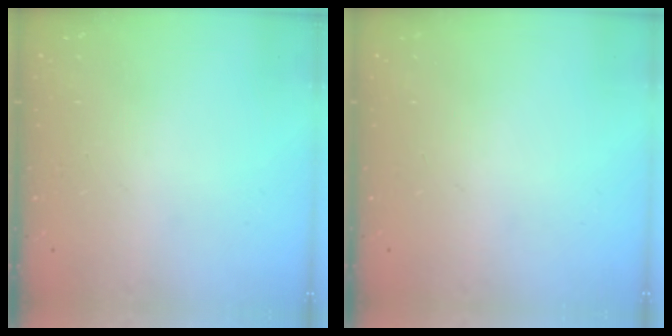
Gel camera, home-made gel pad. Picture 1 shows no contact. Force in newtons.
{"total": 0.0}